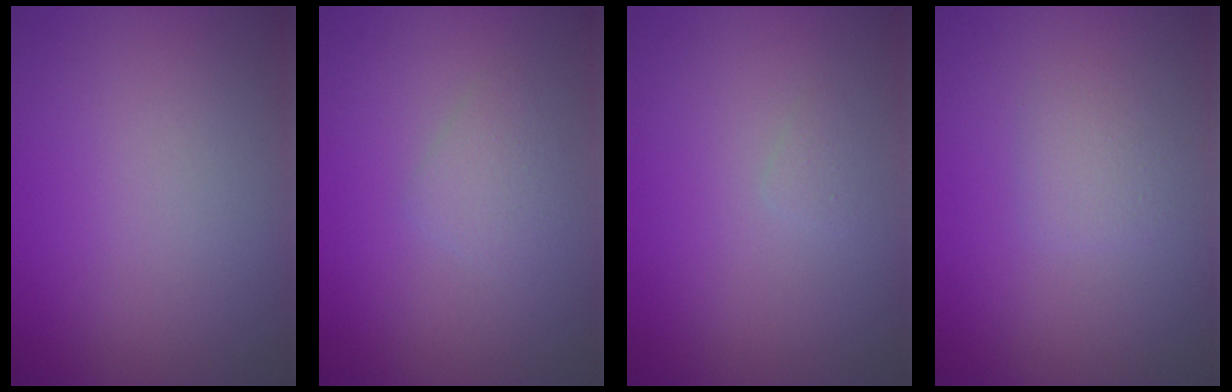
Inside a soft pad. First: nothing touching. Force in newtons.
{"total": 1.7, "press": 1.7, "slide": 0.1}
{"total": 0.7, "press": 0.7, "slide": 0.0}
{"total": 1.5, "press": 1.5, "slide": 0.0}